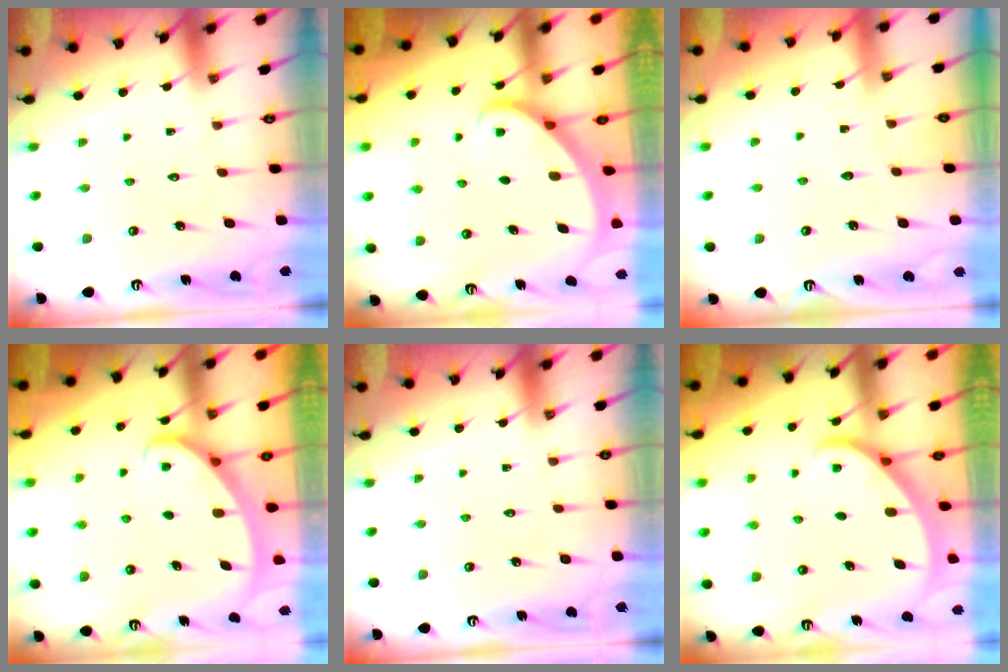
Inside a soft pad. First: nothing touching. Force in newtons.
{"total": 2.7, "press": 2.7, "slide": 0.2}
{"total": 4.0, "press": 4.0, "slide": 0.4}
{"total": 2.8, "press": 2.8, "slide": 0.4}
{"total": 0.0}
{"total": 2.3, "press": 2.3, "slide": 0.2}